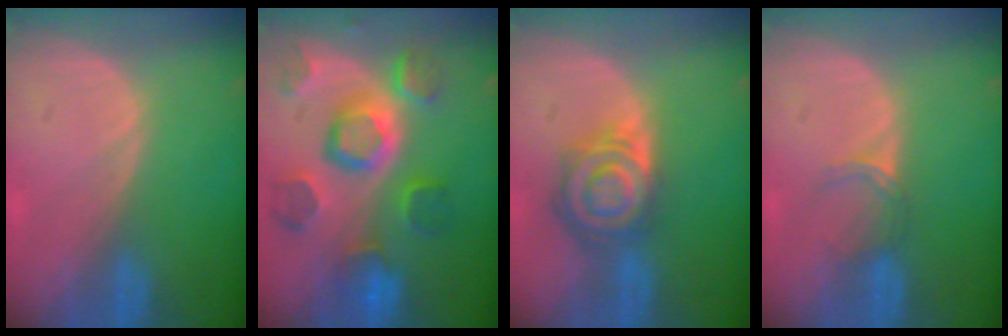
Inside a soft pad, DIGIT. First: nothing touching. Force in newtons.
{"total": 11.5, "press": 10.0, "slide": 5.6}
{"total": 8.0, "press": 7.1, "slide": 3.7}
{"total": 2.5, "press": 2.0, "slide": 1.4}